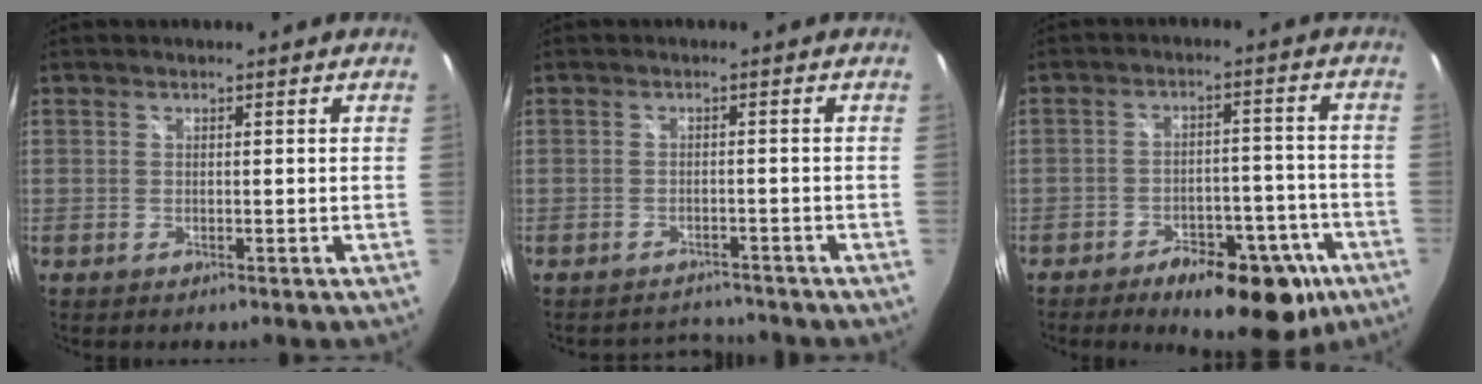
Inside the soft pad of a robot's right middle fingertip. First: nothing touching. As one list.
[{"total": 4.3, "force": [-4.2, 1.1, -0.1], "torque": [-0.006, 0.006, -0.065]}, {"total": 15.4, "force": [-9.6, 7.1, 9.6], "torque": [-0.142, 0.006, -0.120]}]